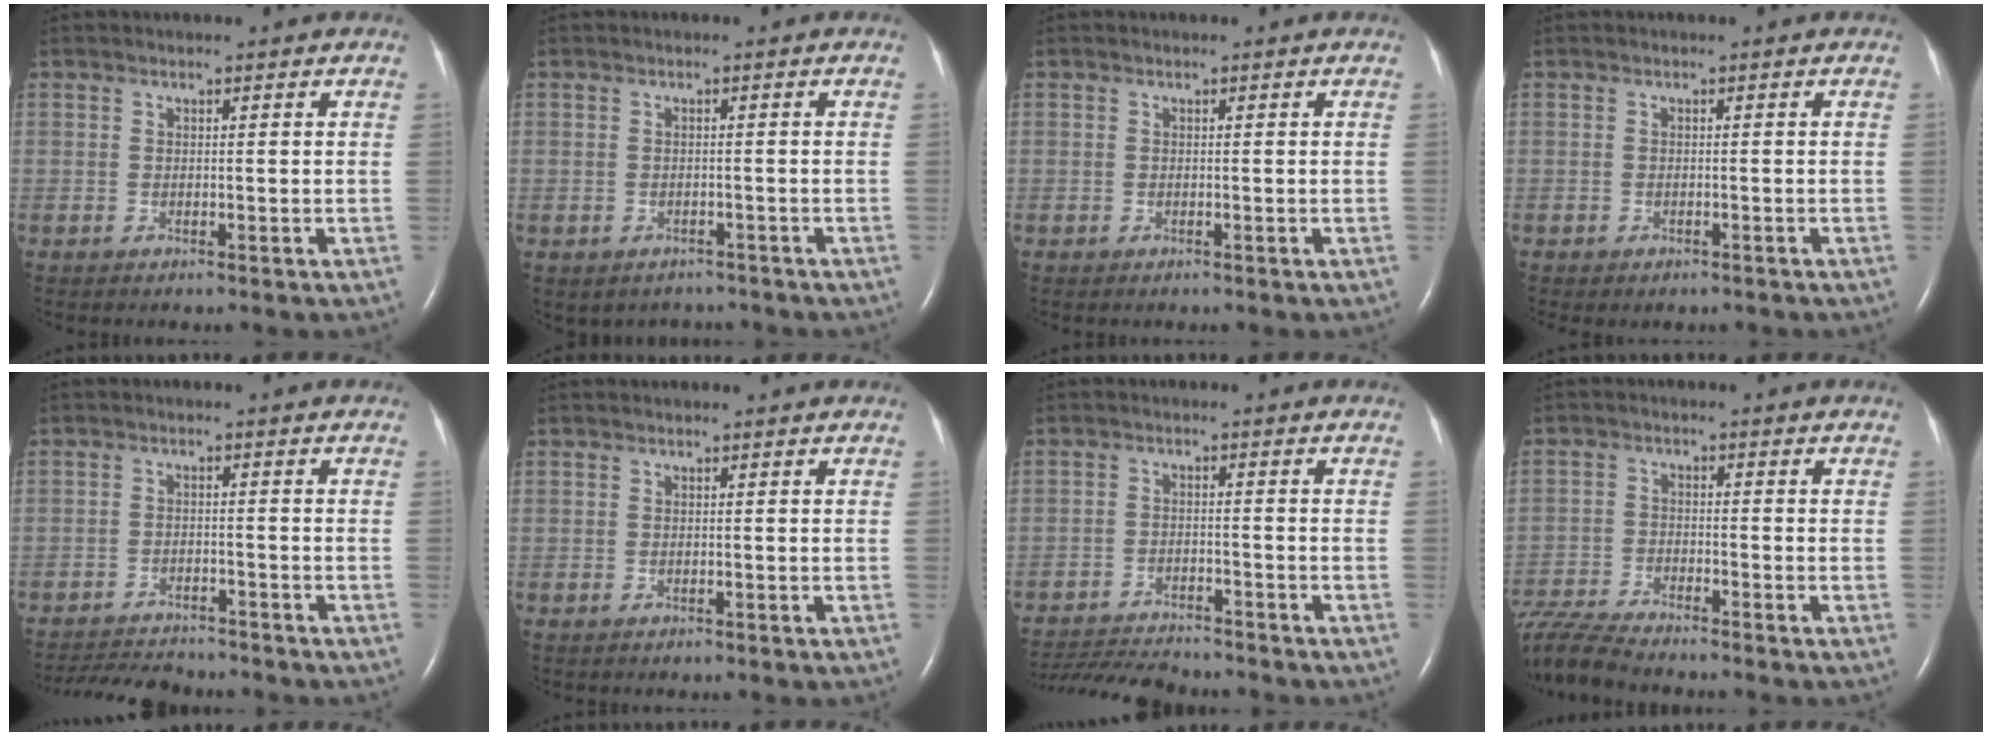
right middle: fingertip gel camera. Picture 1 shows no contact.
{"total": 4.6, "force": [-3.8, 2.6, 0.4], "torque": [0.000, 0.013, -0.044]}
{"total": 0.0}
{"total": 1.9, "force": [-1.6, 0.9, 0.8], "torque": [-0.010, -0.002, -0.016]}
{"total": 9.4, "force": [-8.9, 1.6, 2.6], "torque": [-0.045, -0.007, -0.134]}
{"total": 0.0}
{"total": 10.3, "force": [-9.9, 0.9, 2.8], "torque": [-0.049, -0.008, -0.158]}
{"total": 9.7, "force": [-9.0, 0.6, 3.6], "torque": [-0.076, -0.015, -0.165]}